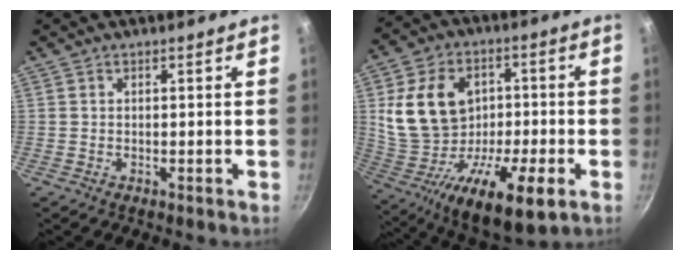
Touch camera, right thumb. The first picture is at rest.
{"total": 22.7, "force": [-1.4, 14.4, 17.5], "torque": [-0.291, 0.011, -0.017]}